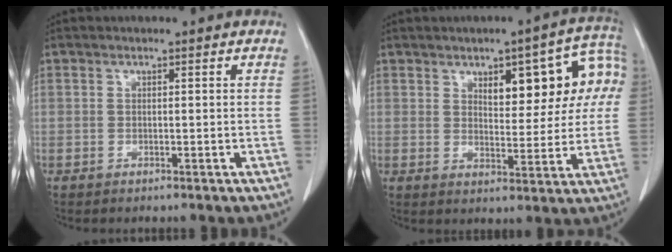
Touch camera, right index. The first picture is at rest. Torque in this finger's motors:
{"motor_torque": [1.06, 0.86, 0.43, 0.06]}